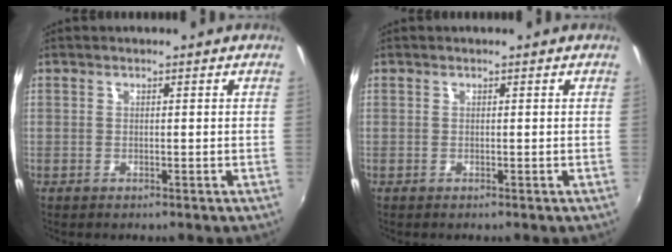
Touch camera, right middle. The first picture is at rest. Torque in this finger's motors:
{"motor_torque": [-0.10, 0.10, 0.00, 0.00]}